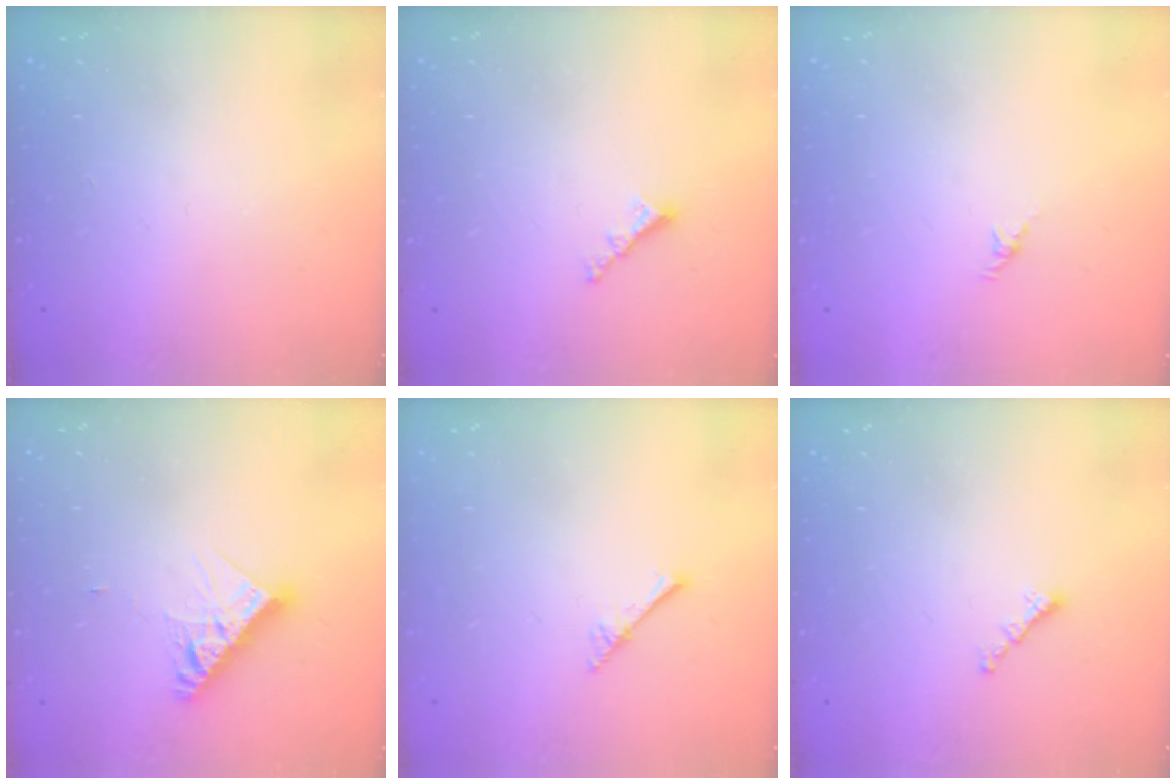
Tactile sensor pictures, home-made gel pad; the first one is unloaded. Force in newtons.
{"total": 3.5, "press": 3.5, "slide": 0.3}
{"total": 2.1, "press": 2.0, "slide": 0.7}
{"total": 10.2, "press": 10.2, "slide": 0.7}
{"total": 2.3, "press": 2.3, "slide": 0.2}
{"total": 0.8, "press": 0.7, "slide": 0.4}